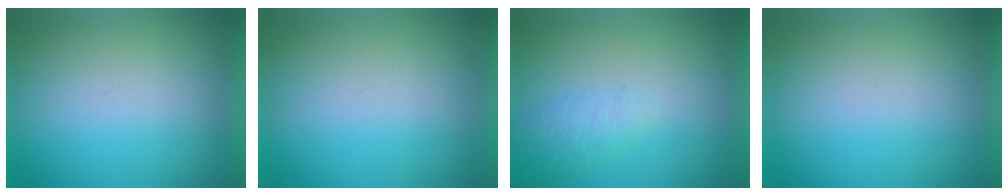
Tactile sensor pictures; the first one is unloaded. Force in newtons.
{"total": 0.0}
{"total": 2.0}
{"total": 0.0}